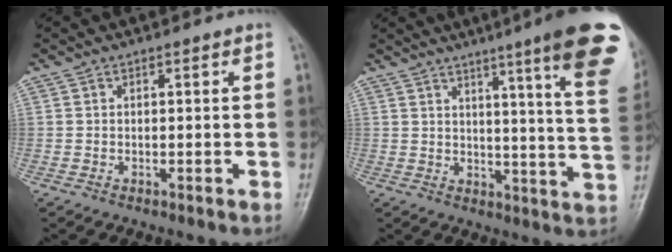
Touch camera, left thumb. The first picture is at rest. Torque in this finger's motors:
{"motor_torque": [1.63, 0.35, 2.28, -0.49, 0.35]}